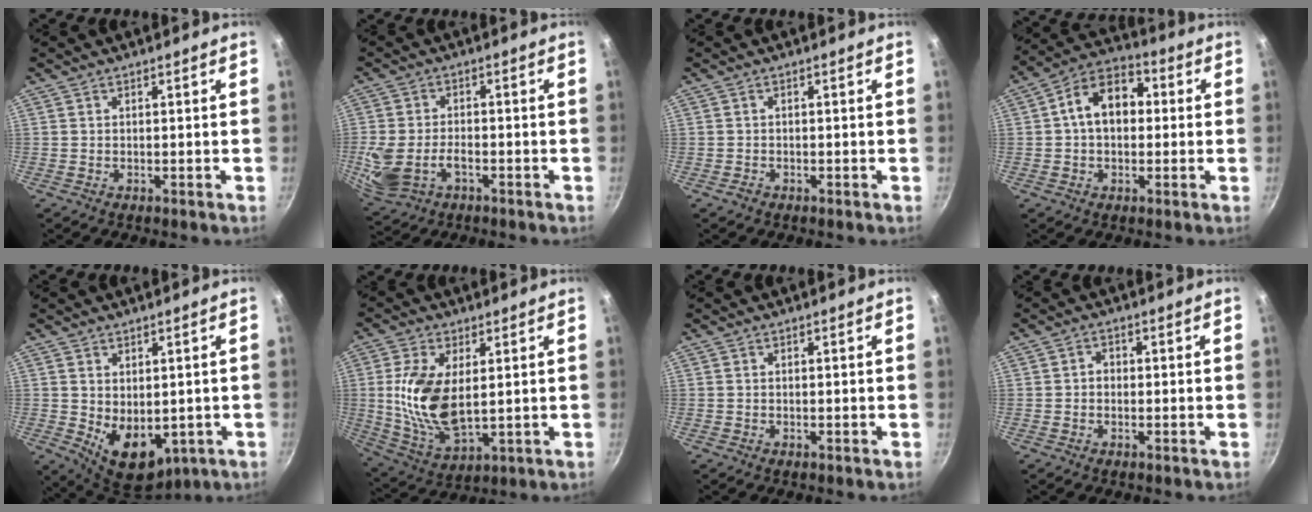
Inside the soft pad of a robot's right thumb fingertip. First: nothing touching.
{"total": 9.5, "force": [-2.7, 6.1, 6.8], "torque": [-0.138, 0.007, -0.047]}
{"total": 1.1, "force": [-0.7, 0.8, 0.3], "torque": [-0.008, 0.007, -0.013]}
{"total": 11.9, "force": [1.2, 8.3, 8.5], "torque": [-0.101, 0.034, -0.001]}
{"total": 10.6, "force": [-0.9, 7.3, 7.6], "torque": [-0.091, -0.020, 0.010]}
{"total": 14.3, "force": [1.8, 7.5, 12.1], "torque": [-0.238, -0.016, 0.043]}
{"total": 0.0}
{"total": 2.0, "force": [-0.2, 1.6, 1.1], "torque": [-0.015, 0.009, -0.008]}